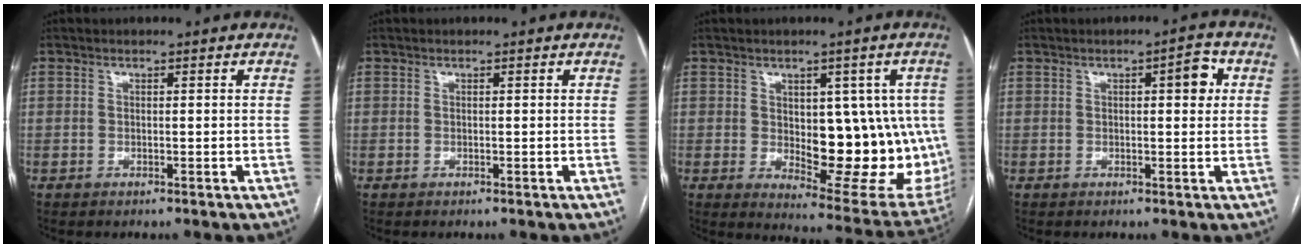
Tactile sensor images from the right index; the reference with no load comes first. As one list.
[{"total": 0.0}, {"total": 16.6, "force": [-0.4, 7.2, 14.9], "torque": [-0.152, 0.001, 0.018]}, {"total": 3.6, "force": [1.0, 1.1, 3.3], "torque": [-0.041, 0.006, 0.010]}]